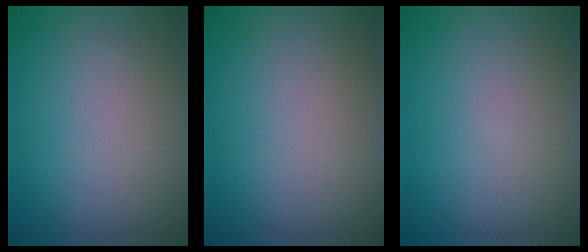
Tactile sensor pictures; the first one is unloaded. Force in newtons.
{"total": 0.0}
{"total": 0.0}